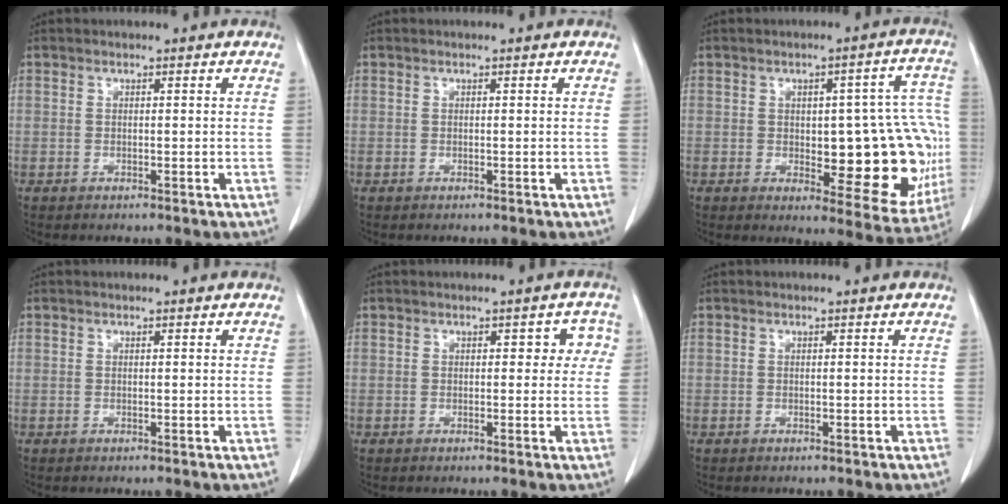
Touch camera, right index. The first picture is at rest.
{"total": 0.0}
{"total": 18.7, "force": [-1.7, 6.9, 17.3], "torque": [-0.151, 0.024, -0.001]}
{"total": 0.0}
{"total": 3.2, "force": [0.7, 2.0, 2.4], "torque": [-0.010, 0.020, 0.004]}
{"total": 0.0}